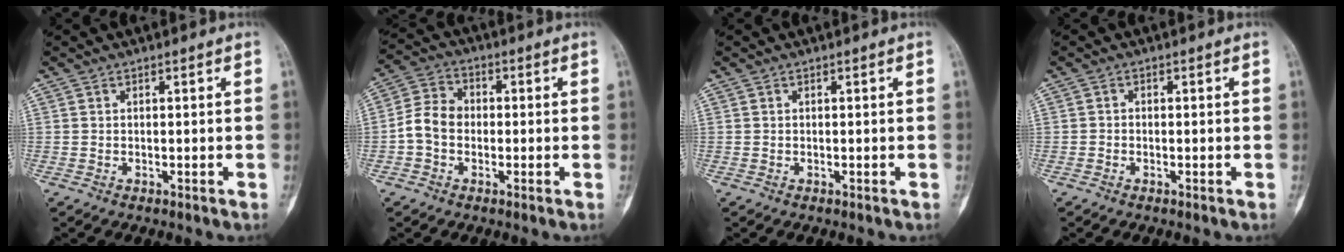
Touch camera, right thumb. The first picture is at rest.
{"total": 6.8, "force": [-1.1, 5.4, 4.0], "torque": [-0.064, 0.025, -0.034]}
{"total": 0.0}
{"total": 0.5, "force": [-0.3, 0.4, 0.1], "torque": [0.004, 0.003, -0.012]}